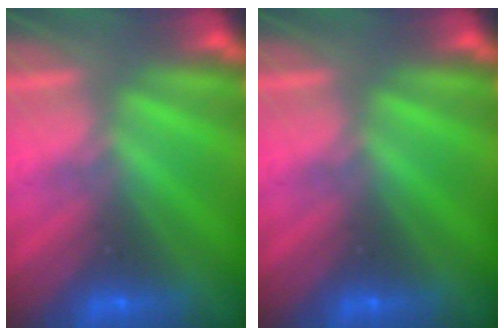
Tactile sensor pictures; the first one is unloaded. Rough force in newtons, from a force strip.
{"total": 0.0}